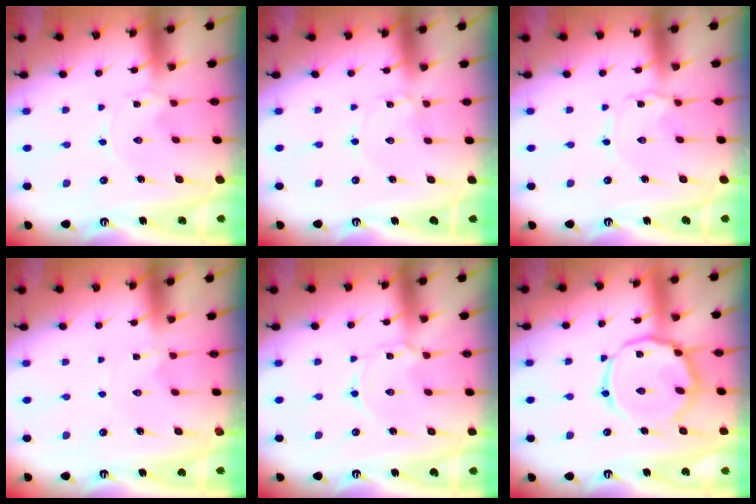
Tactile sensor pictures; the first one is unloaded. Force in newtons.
{"total": 1.0, "press": 1.0, "slide": 0.0}
{"total": 1.7, "press": 1.7, "slide": 0.2}
{"total": 0.0}
{"total": 0.9, "press": 0.9, "slide": 0.2}
{"total": 13.9, "press": 13.8, "slide": 1.1}